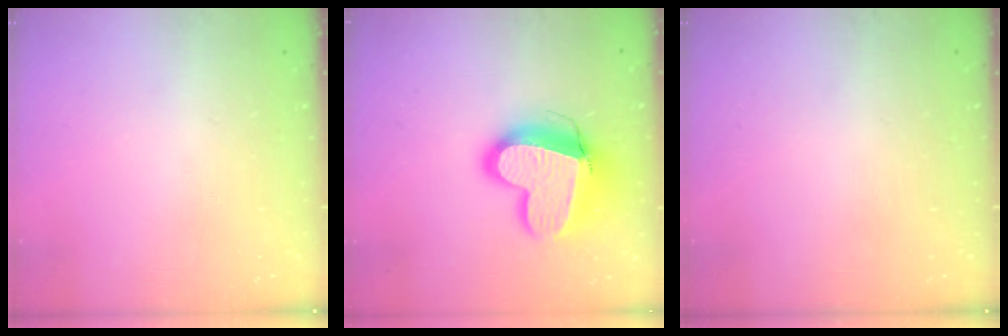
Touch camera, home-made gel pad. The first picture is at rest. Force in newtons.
{"total": 16.2, "press": 16.0, "slide": 2.1}
{"total": 0.0}